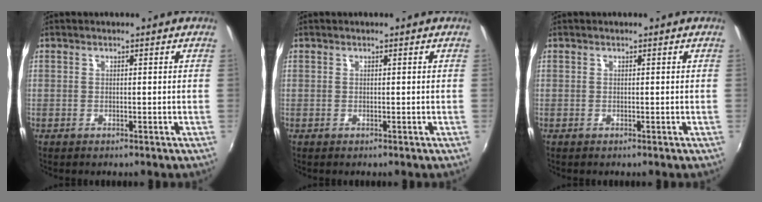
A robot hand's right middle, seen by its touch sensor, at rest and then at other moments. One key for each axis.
{"total": 0.0}
{"total": 0.0}